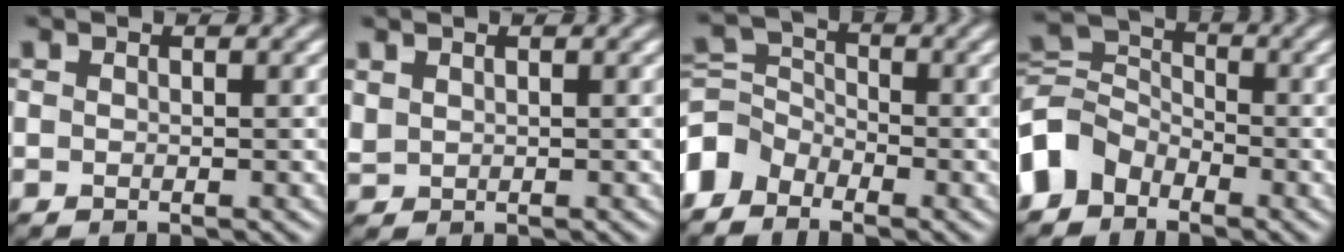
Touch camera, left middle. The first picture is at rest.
{"total": 0.8, "force": [0.5, 0.6, 0.2], "torque": [-0.009, -0.001, 0.015]}
{"total": 3.9, "force": [-3.0, 2.3, 1.0], "torque": [-0.023, 0.008, -0.078]}
{"total": 4.5, "force": [-2.9, 3.2, 1.4], "torque": [-0.026, 0.010, -0.078]}